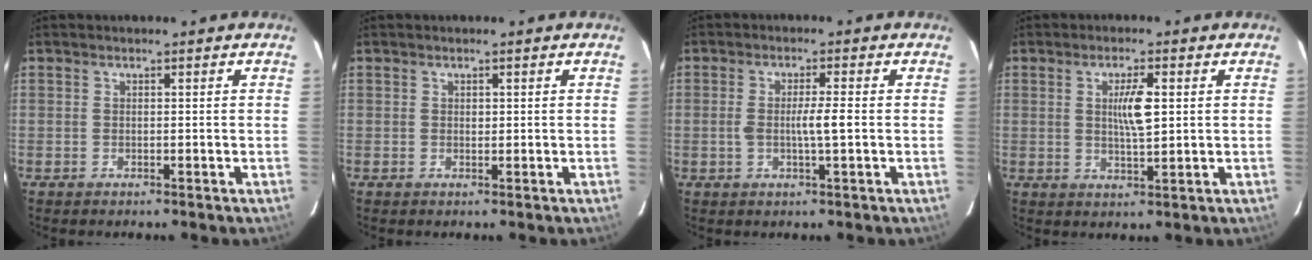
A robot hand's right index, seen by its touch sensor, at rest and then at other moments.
{"total": 0.5, "force": [0.1, 0.4, 0.4], "torque": [-0.007, 0.000, 0.003]}
{"total": 3.9, "force": [-0.4, 0.0, 3.9], "torque": [-0.071, -0.002, -0.006]}
{"total": 4.9, "force": [0.9, 0.7, 4.7], "torque": [-0.085, 0.000, 0.017]}